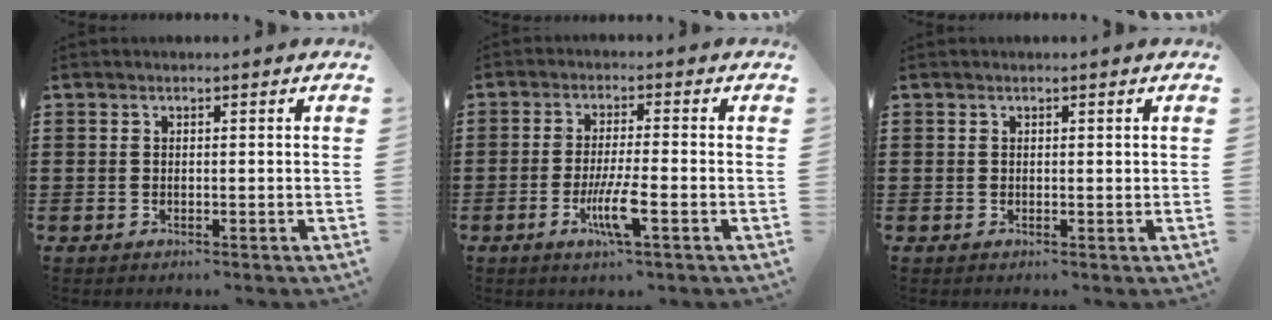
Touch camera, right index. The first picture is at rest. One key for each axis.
{"total": 6.3, "fx": -2.4, "fy": 0.7, "fz": 5.8, "tx": -0.115, "ty": -0.017, "tz": -0.046}
{"total": 0.0}